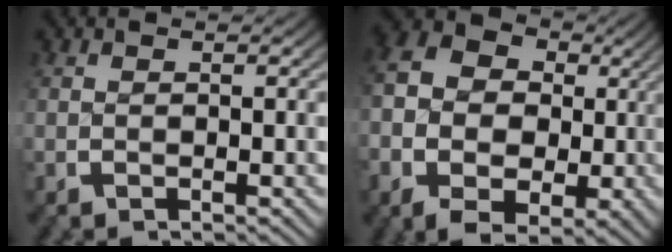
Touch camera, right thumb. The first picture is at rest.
{"total": 14.5, "force": [1.3, 11.6, 8.6], "torque": [-0.175, -0.018, 0.014]}